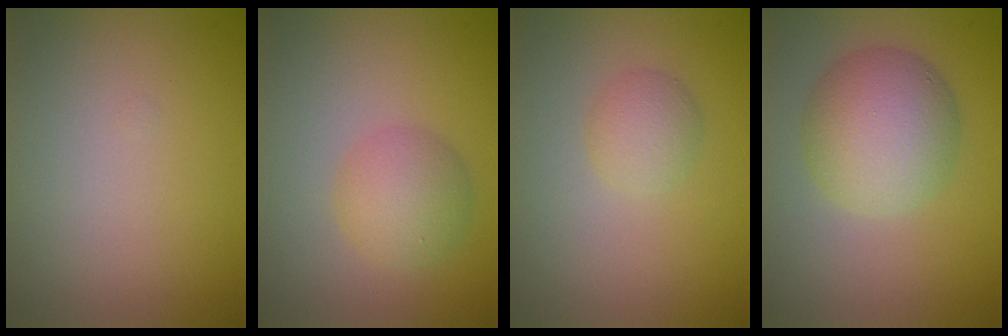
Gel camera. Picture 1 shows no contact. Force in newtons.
{"total": 3.4, "press": 3.4, "slide": 0.2}
{"total": 2.0, "press": 2.0, "slide": 0.0}
{"total": 6.3, "press": 6.3, "slide": 0.1}